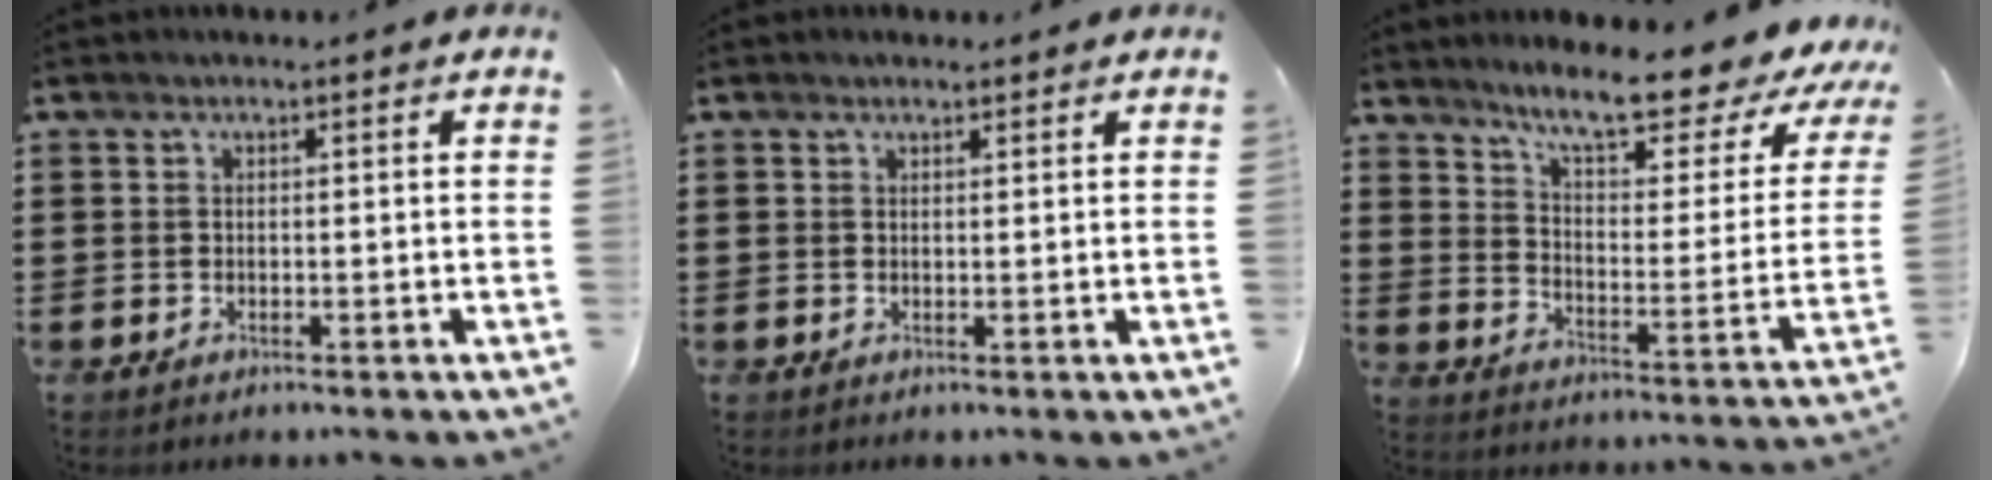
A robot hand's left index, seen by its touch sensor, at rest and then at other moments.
{"total": 0.9, "force": [0.9, 0.2, 0.2], "torque": [-0.005, 0.001, 0.017]}
{"total": 11.2, "force": [9.2, 0.9, 6.3], "torque": [-0.123, -0.067, 0.150]}